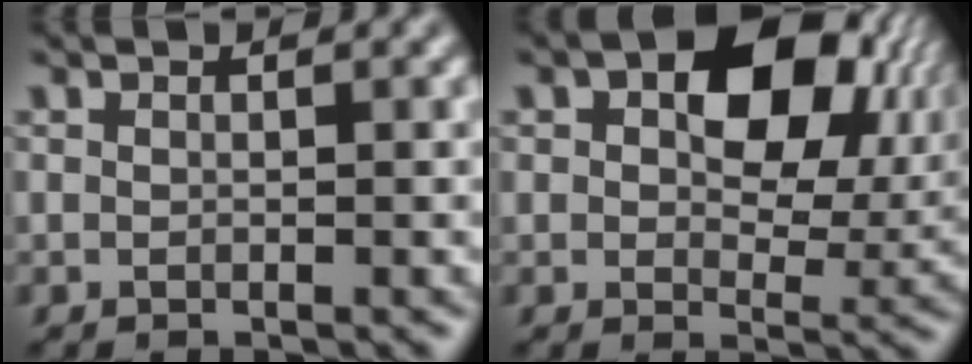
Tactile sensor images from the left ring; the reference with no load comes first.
{"total": 11.0, "force": [3.8, 6.6, 8.0], "torque": [-0.109, 0.006, 0.062]}